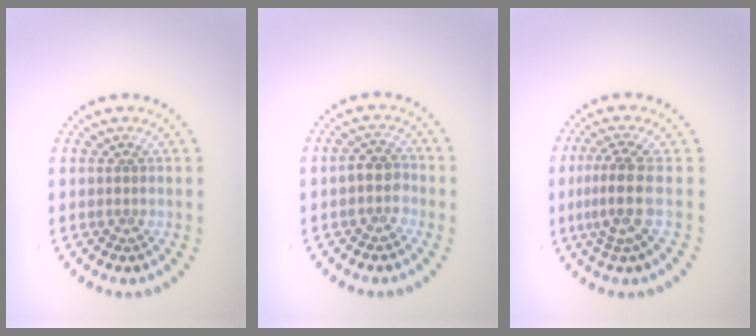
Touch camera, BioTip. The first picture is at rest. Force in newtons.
{"total": 2.2, "press": 2.0, "slide": 0.9}
{"total": 3.2, "press": 2.5, "slide": 2.1}